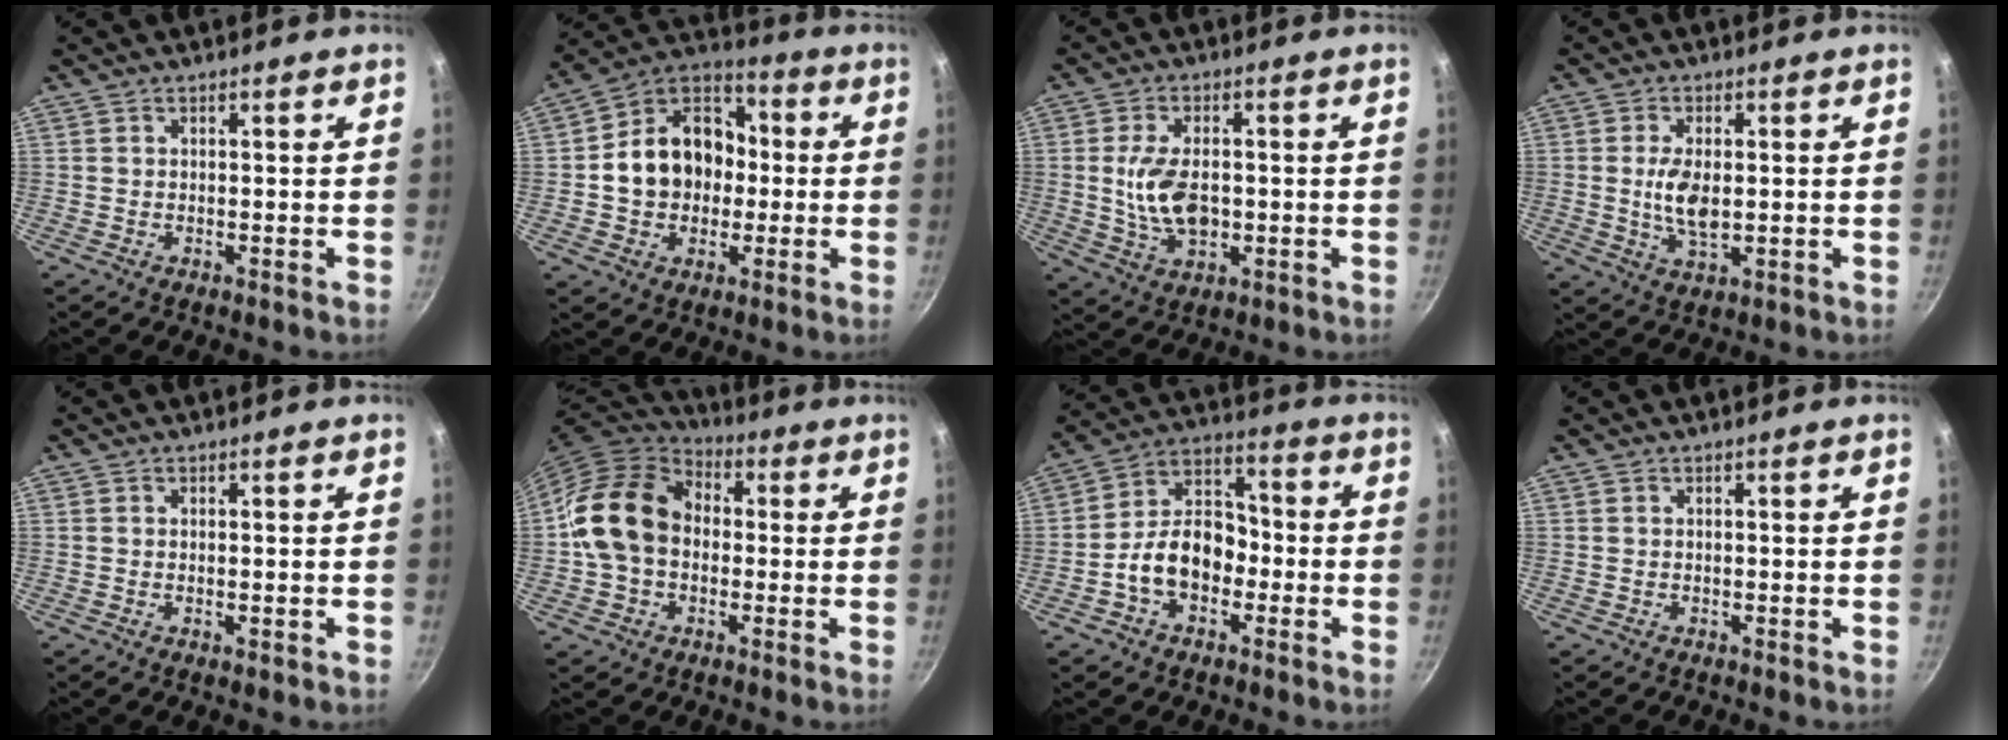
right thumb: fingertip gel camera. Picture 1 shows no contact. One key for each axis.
{"total": 16.3, "fx": -0.5, "fy": 13.1, "fz": 9.6, "tx": -0.124, "ty": 0.038, "tz": -0.022}
{"total": 9.8, "fx": -0.4, "fy": 5.8, "fz": 7.9, "tx": -0.135, "ty": 0.000, "tz": -0.006}
{"total": 6.7, "fx": -0.1, "fy": 3.4, "fz": 5.8, "tx": -0.114, "ty": -0.005, "tz": 0.002}
{"total": 0.6, "fx": -0.1, "fy": 0.1, "fz": 0.6, "tx": -0.008, "ty": -0.002, "tz": -0.002}
{"total": 15.6, "fx": 0.2, "fy": 11.9, "fz": 10.0, "tx": -0.151, "ty": 0.032, "tz": -0.010}
{"total": 12.1, "fx": -3.5, "fy": 8.5, "fz": 7.8, "tx": -0.088, "ty": 0.049, "tz": -0.073}
{"total": 0.0}